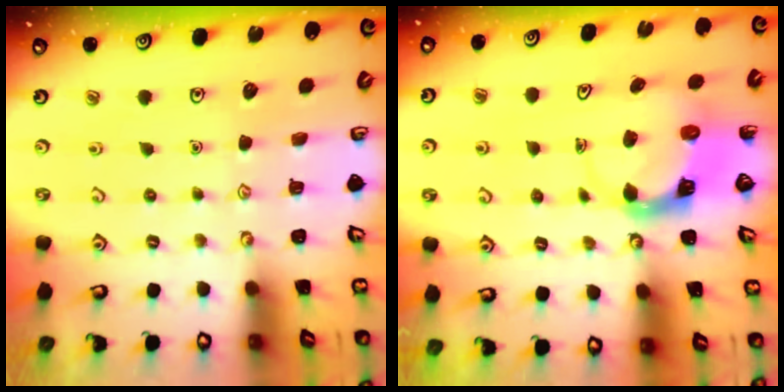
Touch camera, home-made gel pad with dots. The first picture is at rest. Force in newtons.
{"total": 3.9, "press": 3.8, "slide": 0.5}